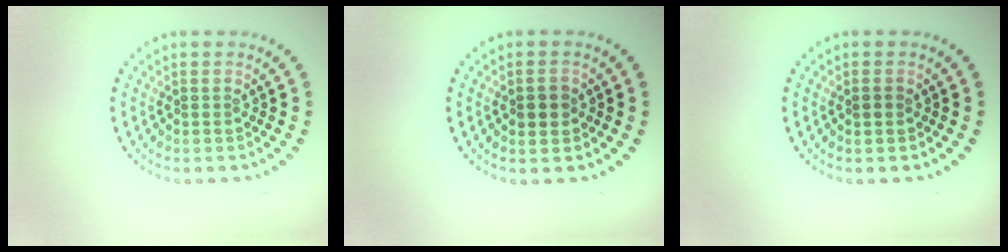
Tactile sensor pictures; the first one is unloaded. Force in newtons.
{"total": 1.6, "press": 1.6, "slide": 0.2}
{"total": 0.8, "press": 0.8, "slide": 0.1}